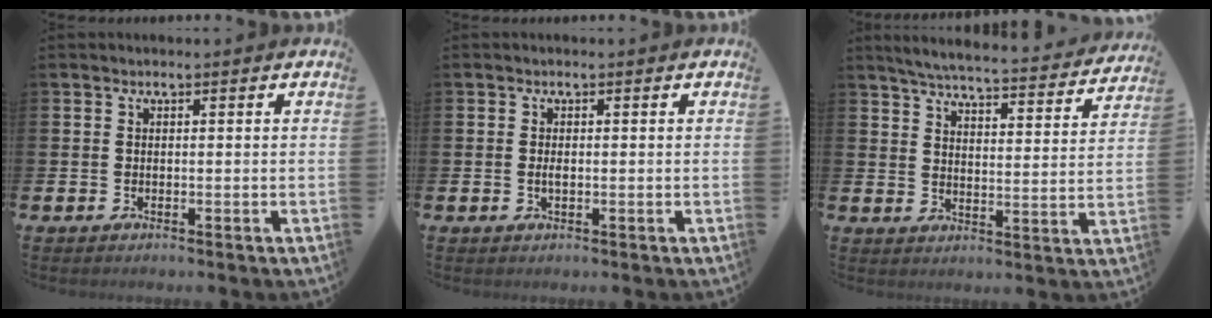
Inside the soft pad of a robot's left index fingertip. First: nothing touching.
{"total": 1.0, "force": [0.0, 0.4, 0.9], "torque": [-0.013, 0.001, -0.004]}
{"total": 5.4, "force": [5.2, 0.2, 1.5], "torque": [-0.045, -0.042, 0.086]}